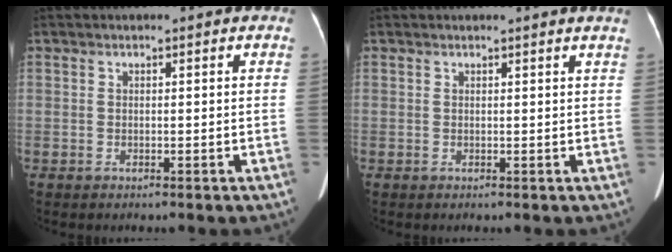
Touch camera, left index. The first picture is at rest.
{"total": 1.7, "force": [1.6, -0.3, 0.4], "torque": [-0.015, -0.007, 0.012]}